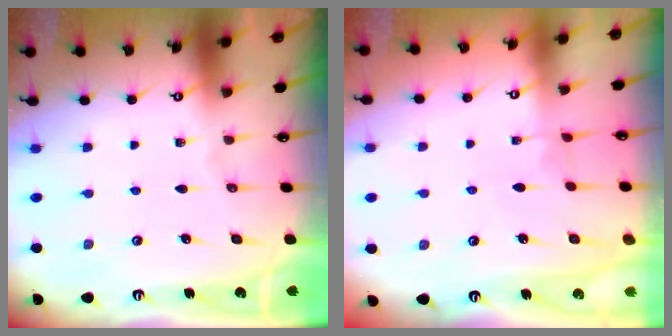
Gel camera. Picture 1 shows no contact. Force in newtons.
{"total": 2.8, "press": 2.8, "slide": 0.4}